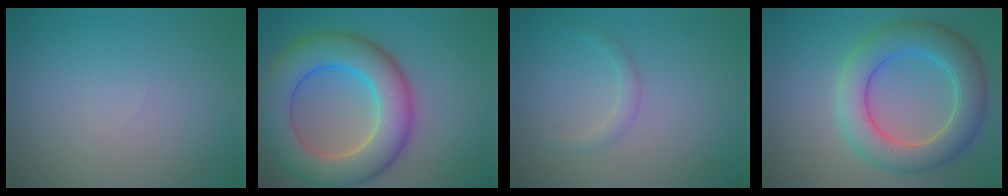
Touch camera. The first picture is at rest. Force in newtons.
{"total": 10.0, "press": 10.0, "slide": 0.6}
{"total": 1.1, "press": 1.1, "slide": 0.1}
{"total": 6.8, "press": 6.8, "slide": 0.2}